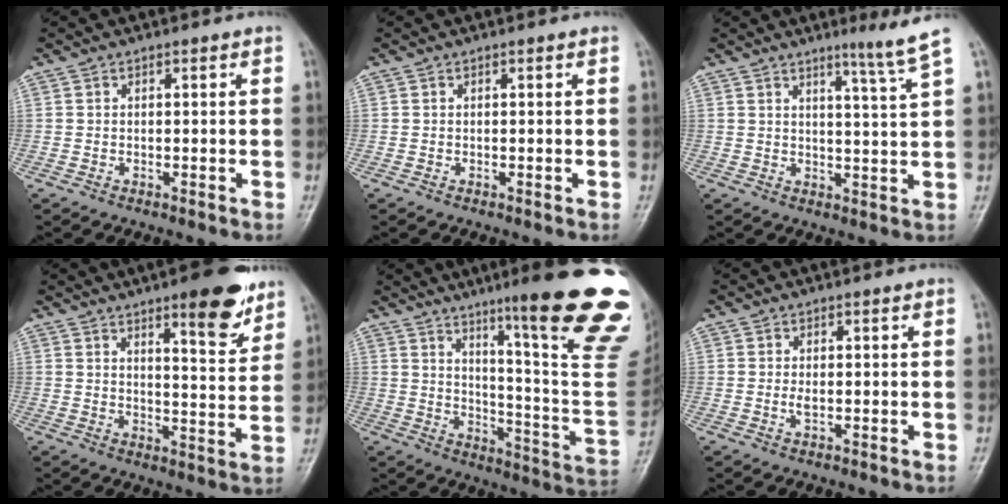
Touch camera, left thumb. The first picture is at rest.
{"total": 0.0}
{"total": 5.4, "force": [3.8, -1.3, 3.6], "torque": [-0.054, -0.039, 0.061]}
{"total": 10.9, "force": [7.2, 2.9, 7.7], "torque": [-0.078, -0.044, 0.100]}
{"total": 27.0, "force": [15.2, 3.2, 22.0], "torque": [-0.232, -0.076, 0.219]}
{"total": 1.2, "force": [0.0, 0.6, 1.0], "torque": [-0.017, -0.002, 0.004]}